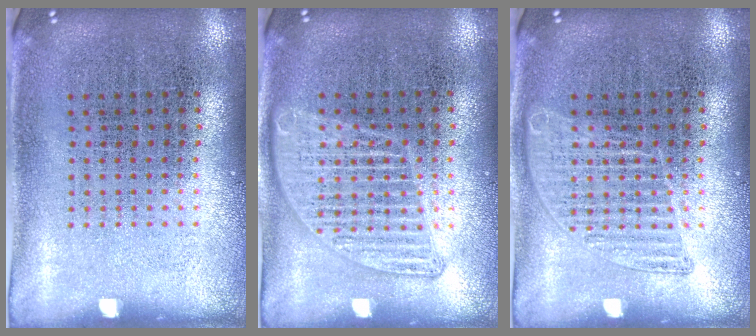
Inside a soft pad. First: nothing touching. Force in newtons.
{"total": 1.3, "press": 1.3, "slide": 0.1}
{"total": 1.6, "press": 1.6, "slide": 0.2}